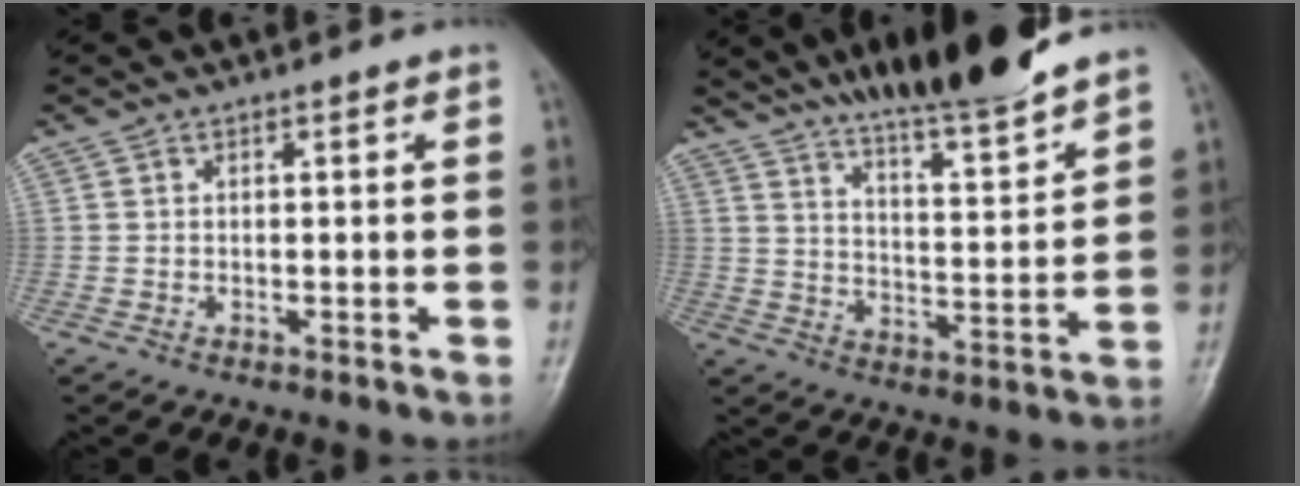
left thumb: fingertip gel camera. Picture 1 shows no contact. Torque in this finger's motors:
{"motor_torque": [1.00, -0.10, 1.34, -1.43, 0.20]}